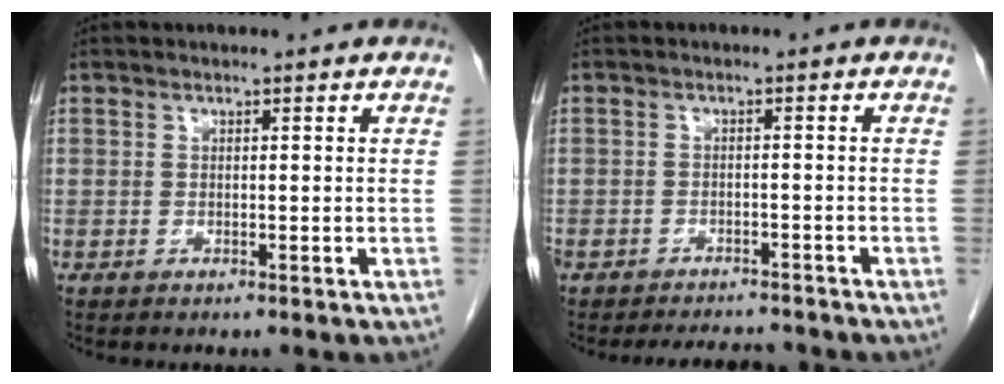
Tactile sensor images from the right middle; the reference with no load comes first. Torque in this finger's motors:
{"motor_torque": [0.14, -0.11, 0.03, 0.05]}